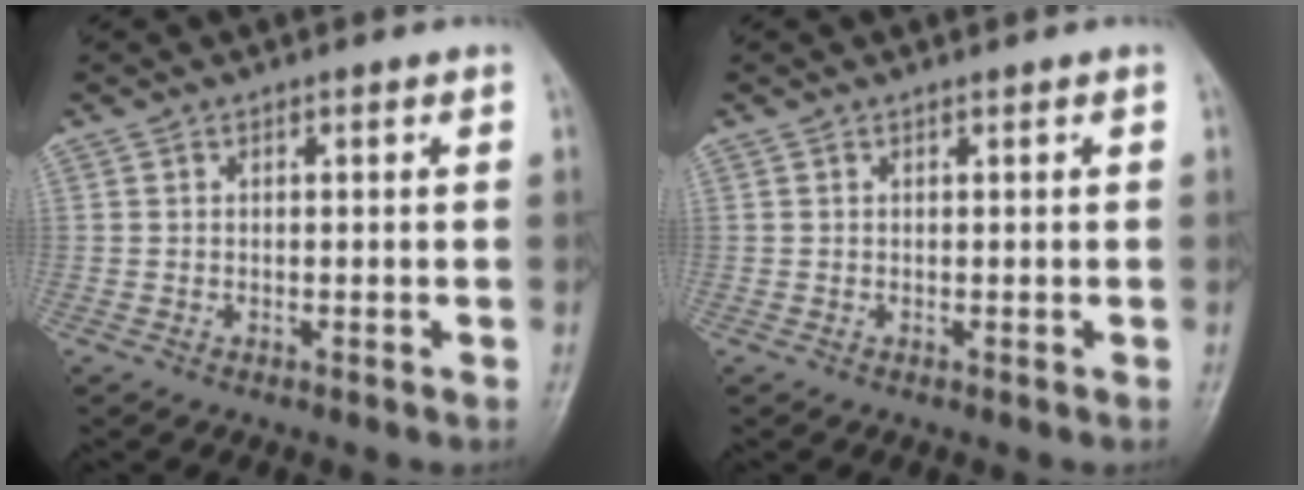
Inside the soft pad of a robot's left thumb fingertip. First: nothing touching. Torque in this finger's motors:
{"motor_torque": [0.00, 0.00, 0.00, 0.00, 0.00]}